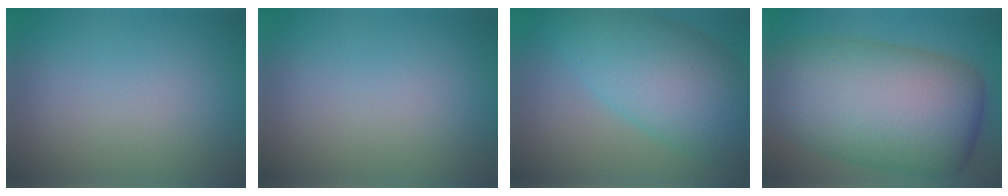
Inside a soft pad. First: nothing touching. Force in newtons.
{"total": 0.0}
{"total": 9.1, "press": 9.1, "slide": 0.3}
{"total": 15.7, "press": 15.7, "slide": 0.2}